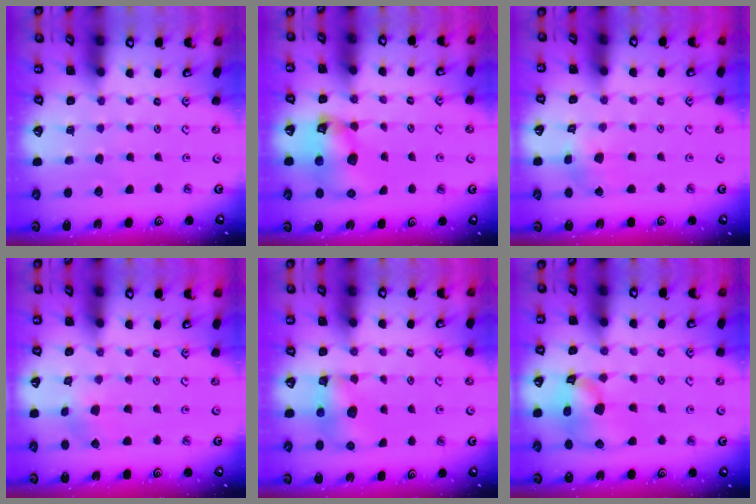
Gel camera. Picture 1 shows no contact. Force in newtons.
{"total": 11.1, "press": 11.0, "slide": 1.5}
{"total": 2.7, "press": 2.7, "slide": 0.2}
{"total": 2.6, "press": 2.6, "slide": 0.3}
{"total": 6.8, "press": 6.8, "slide": 0.1}
{"total": 13.3, "press": 13.2, "slide": 1.8}